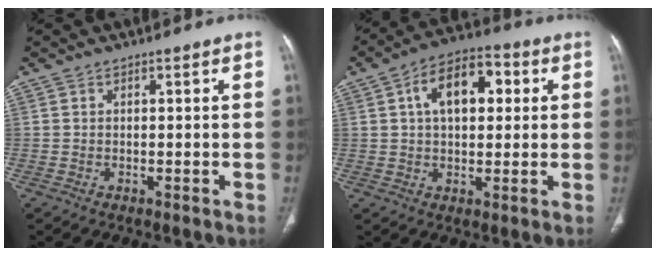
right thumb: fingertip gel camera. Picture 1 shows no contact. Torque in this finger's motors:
{"motor_torque": [-0.29, 2.09, 0.99, 0.09, 0.10]}